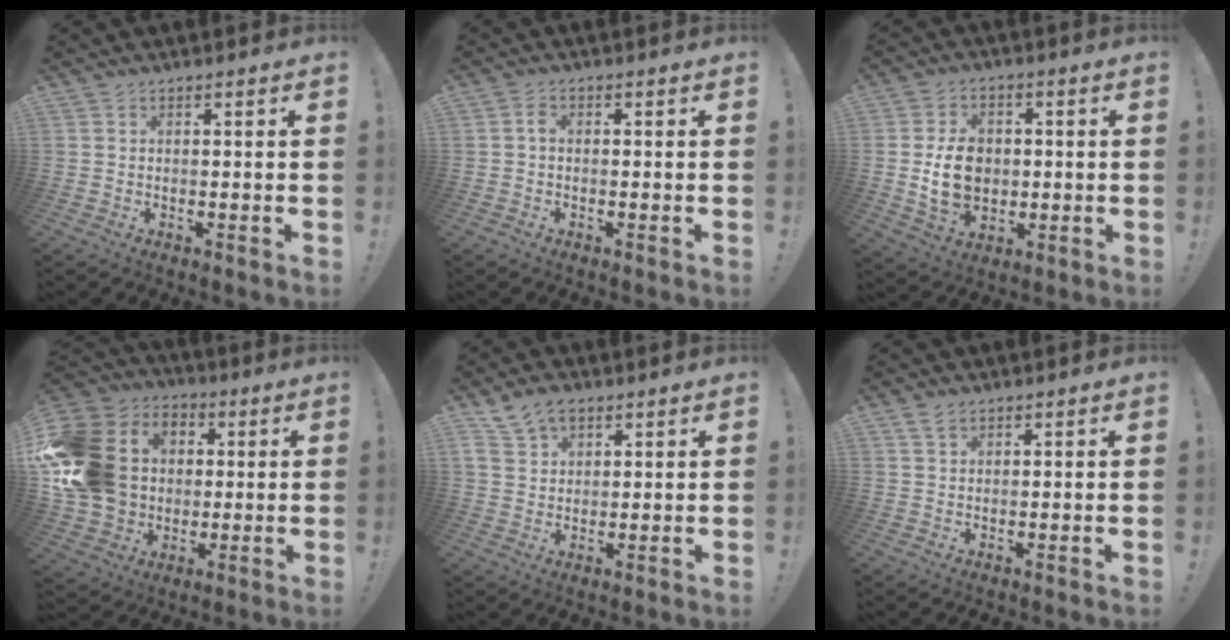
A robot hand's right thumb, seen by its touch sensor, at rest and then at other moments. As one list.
[{"total": 1.5, "force": [-0.4, 0.9, 1.1], "torque": [-0.022, 0.006, -0.009]}, {"total": 12.1, "force": [-0.1, 9.6, 7.3], "torque": [-0.120, 0.004, 0.003]}, {"total": 21.3, "force": [1.8, 17.5, 11.9], "torque": [-0.222, 0.014, 0.059]}, {"total": 8.1, "force": [5.3, 5.2, 3.2], "torque": [-0.057, -0.019, 0.105]}, {"total": 2.8, "force": [2.0, 1.6, 1.2], "torque": [-0.009, -0.009, 0.034]}]